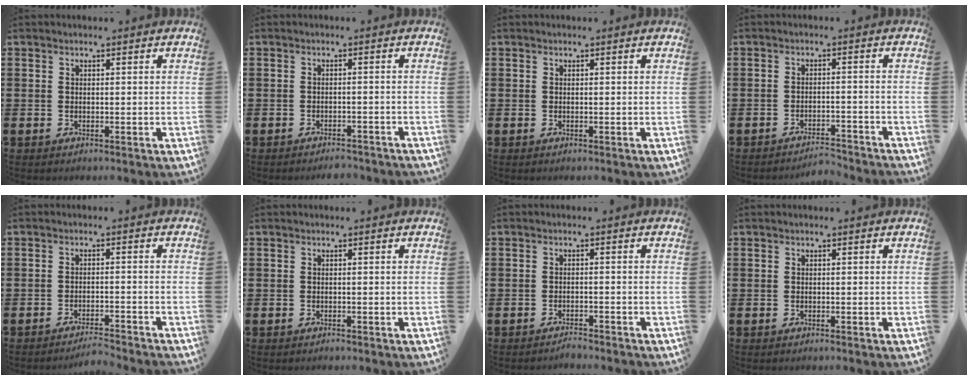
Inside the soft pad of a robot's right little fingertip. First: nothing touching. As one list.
[{"total": 1.7, "force": [-1.7, 0.0, 0.0], "torque": [-0.006, 0.002, -0.034]}, {"total": 0.0}, {"total": 2.5, "force": [-2.5, -0.1, 0.0], "torque": [-0.006, 0.003, -0.054]}, {"total": 2.2, "force": [-2.1, -0.2, 0.4], "torque": [-0.009, 0.004, -0.043]}, {"total": 0.0}, {"total": 1.3, "force": [-1.3, 0.0, 0.1], "torque": [-0.005, 0.002, -0.027]}, {"total": 0.0}]